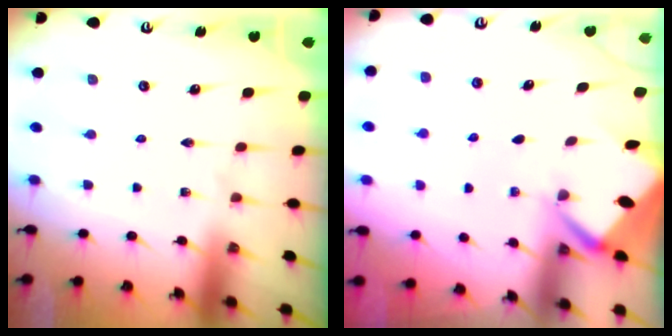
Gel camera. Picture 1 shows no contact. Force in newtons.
{"total": 2.7, "press": 2.7, "slide": 0.2}